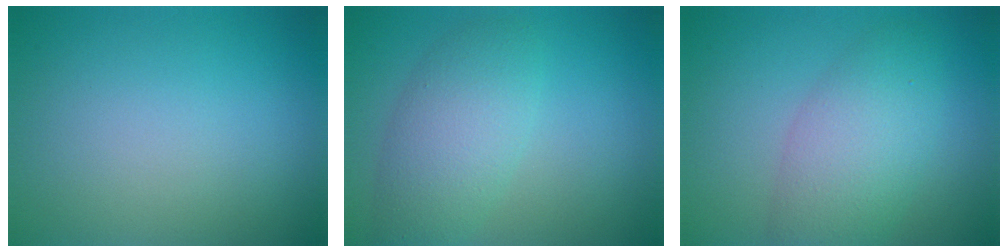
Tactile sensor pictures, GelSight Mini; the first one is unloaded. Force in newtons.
{"total": 4.4, "press": 4.4, "slide": 0.0}
{"total": 5.3, "press": 5.3, "slide": 0.1}